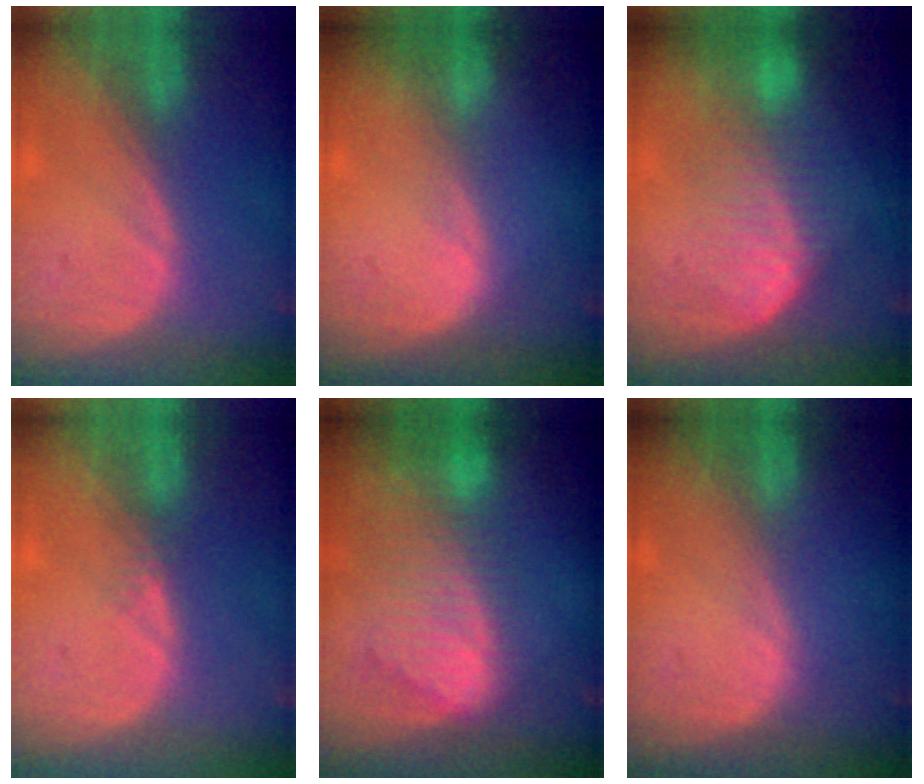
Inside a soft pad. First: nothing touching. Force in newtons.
{"total": 0.8, "press": 0.5, "slide": 0.7}
{"total": 6.9, "press": 6.7, "slide": 1.5}
{"total": 1.2, "press": 1.0, "slide": 0.6}
{"total": 9.4, "press": 8.2, "slide": 4.7}
{"total": 0.0}